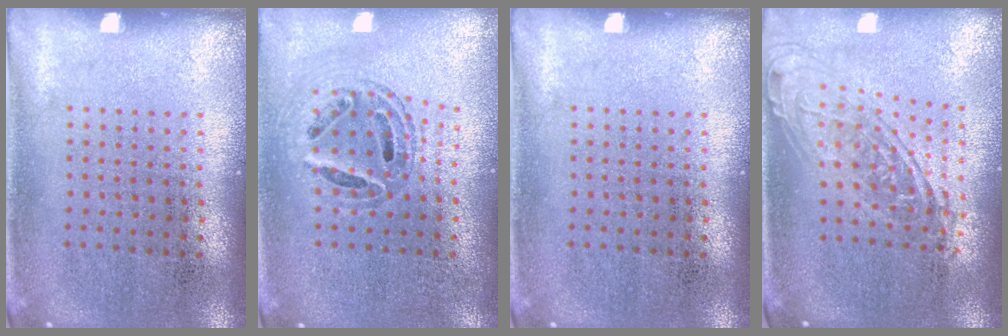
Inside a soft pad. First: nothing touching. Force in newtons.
{"total": 0.8, "press": 0.7, "slide": 0.1}
{"total": 0.0}
{"total": 1.8, "press": 1.4, "slide": 1.2}